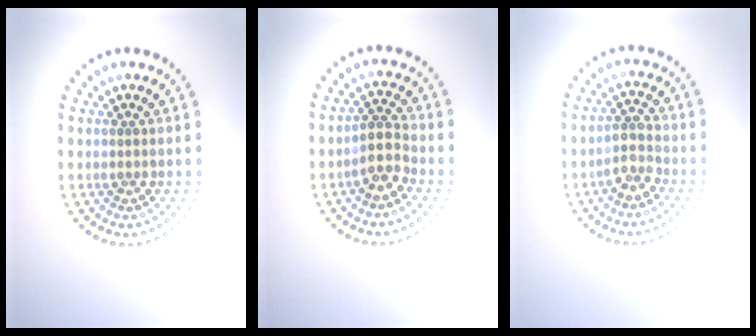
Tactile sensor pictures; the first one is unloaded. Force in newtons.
{"total": 2.6, "press": 2.2, "slide": 1.4}
{"total": 1.8, "press": 1.7, "slide": 0.6}